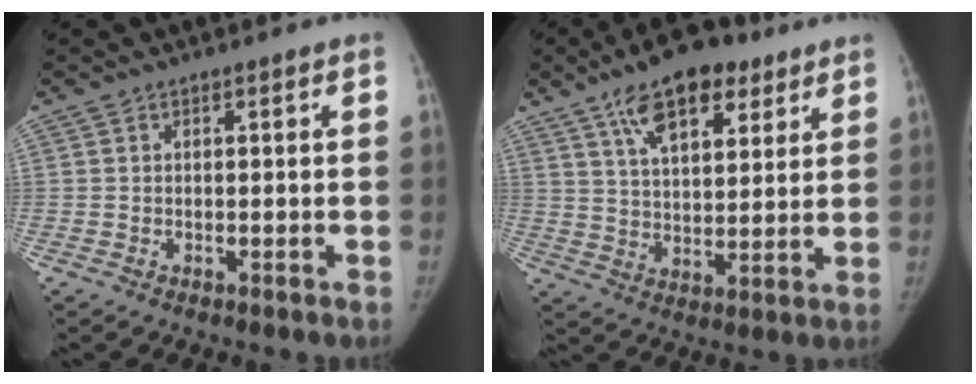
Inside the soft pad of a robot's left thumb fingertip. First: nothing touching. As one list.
[{"total": 15.4, "force": [9.0, 7.2, 10.3], "torque": [-0.128, -0.027, 0.147]}]